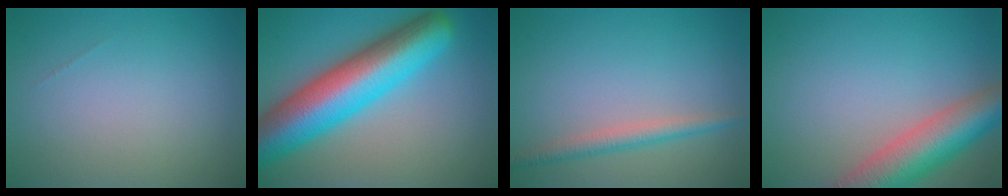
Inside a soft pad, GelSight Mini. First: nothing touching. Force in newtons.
{"total": 11.9, "press": 11.9, "slide": 0.4}
{"total": 2.4, "press": 2.4, "slide": 0.0}
{"total": 8.2, "press": 8.2, "slide": 0.6}